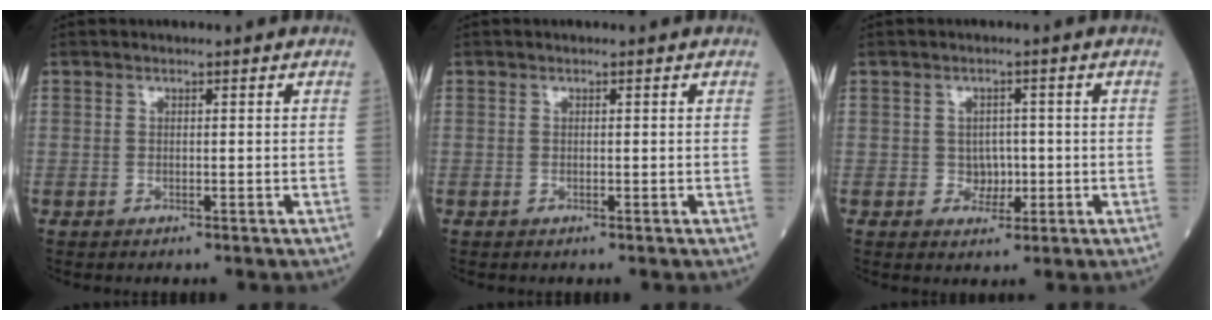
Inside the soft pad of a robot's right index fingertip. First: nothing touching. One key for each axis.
{"total": 0.0}
{"total": 2.7, "fx": -0.4, "fy": 2.3, "fz": 1.4, "tx": -0.011, "ty": 0.005, "tz": -0.004}